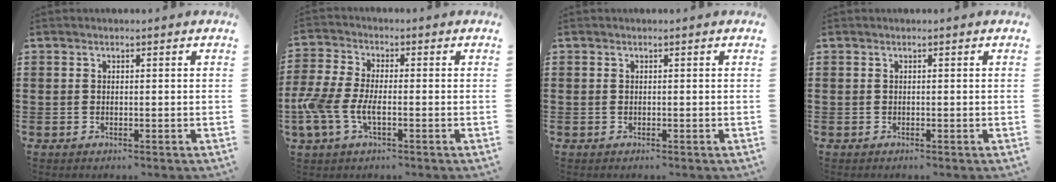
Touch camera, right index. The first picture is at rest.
{"total": 6.1, "force": [-2.1, 2.6, 5.1], "torque": [-0.143, -0.014, -0.051]}
{"total": 0.0}
{"total": 0.0}